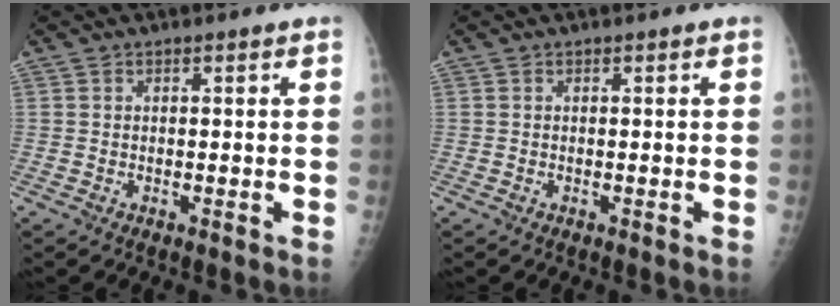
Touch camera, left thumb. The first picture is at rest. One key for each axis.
{"total": 0.0}